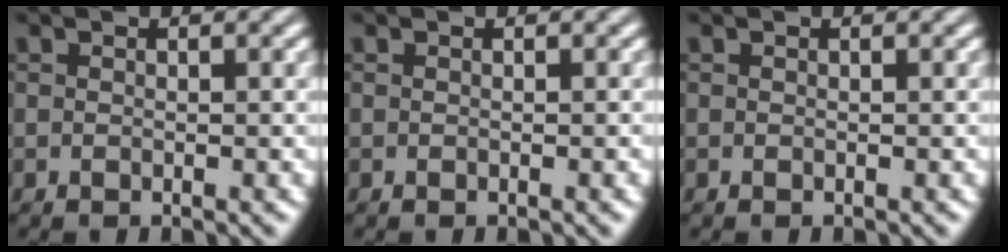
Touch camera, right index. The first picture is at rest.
{"total": 0.0}
{"total": 0.0}